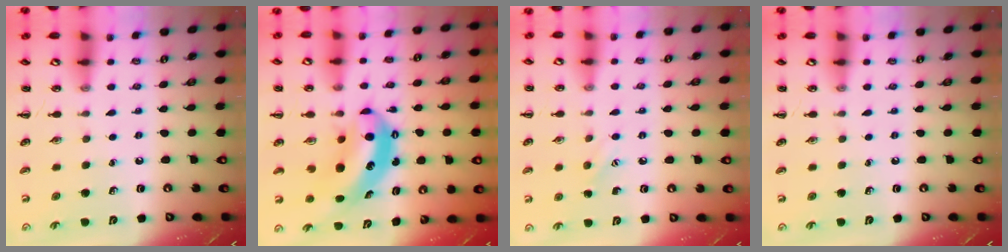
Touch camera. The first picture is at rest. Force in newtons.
{"total": 7.5, "press": 7.3, "slide": 1.9}
{"total": 5.9, "press": 5.7, "slide": 1.4}
{"total": 0.0}